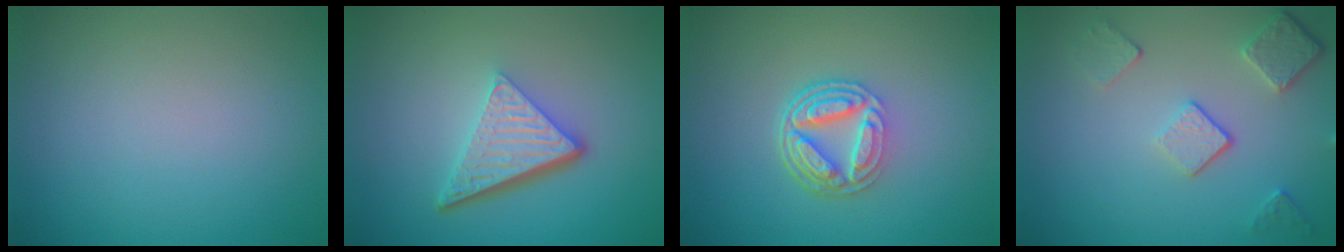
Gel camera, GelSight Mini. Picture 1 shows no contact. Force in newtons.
{"total": 5.3, "press": 3.6, "slide": 3.8}
{"total": 5.2, "press": 3.8, "slide": 3.5}
{"total": 3.6, "press": 2.9, "slide": 2.2}